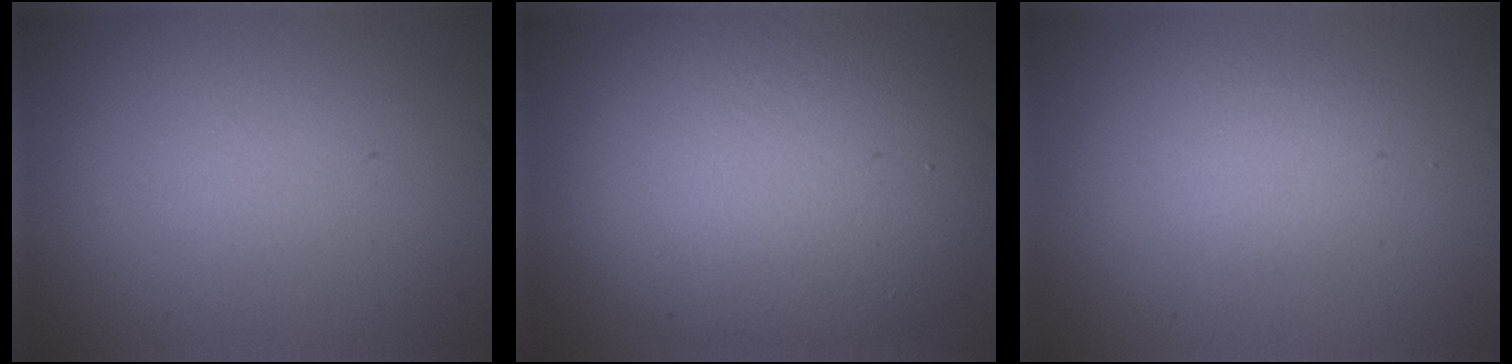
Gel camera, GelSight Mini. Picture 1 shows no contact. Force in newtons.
{"total": 10.5, "press": 10.5, "slide": 1.1}
{"total": 1.5, "press": 1.5, "slide": 0.0}